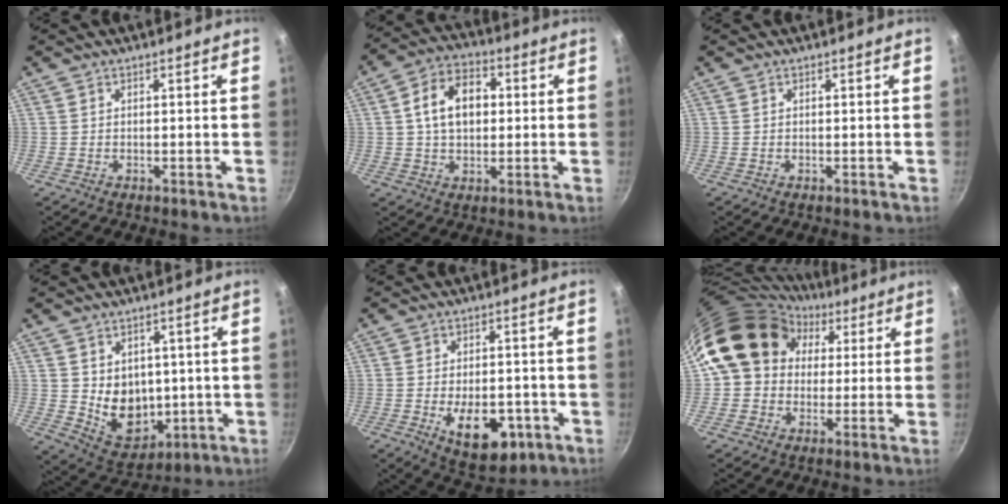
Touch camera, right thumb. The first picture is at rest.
{"total": 11.1, "force": [1.5, 7.6, 8.0], "torque": [-0.105, 0.020, 0.014]}
{"total": 0.0}
{"total": 10.6, "force": [0.7, 8.6, 6.2], "torque": [-0.064, -0.022, 0.037]}
{"total": 12.2, "force": [-3.9, 7.0, 9.2], "torque": [-0.101, 0.005, -0.042]}
{"total": 14.4, "force": [4.2, 12.0, 6.8], "torque": [-0.081, 0.019, 0.058]}